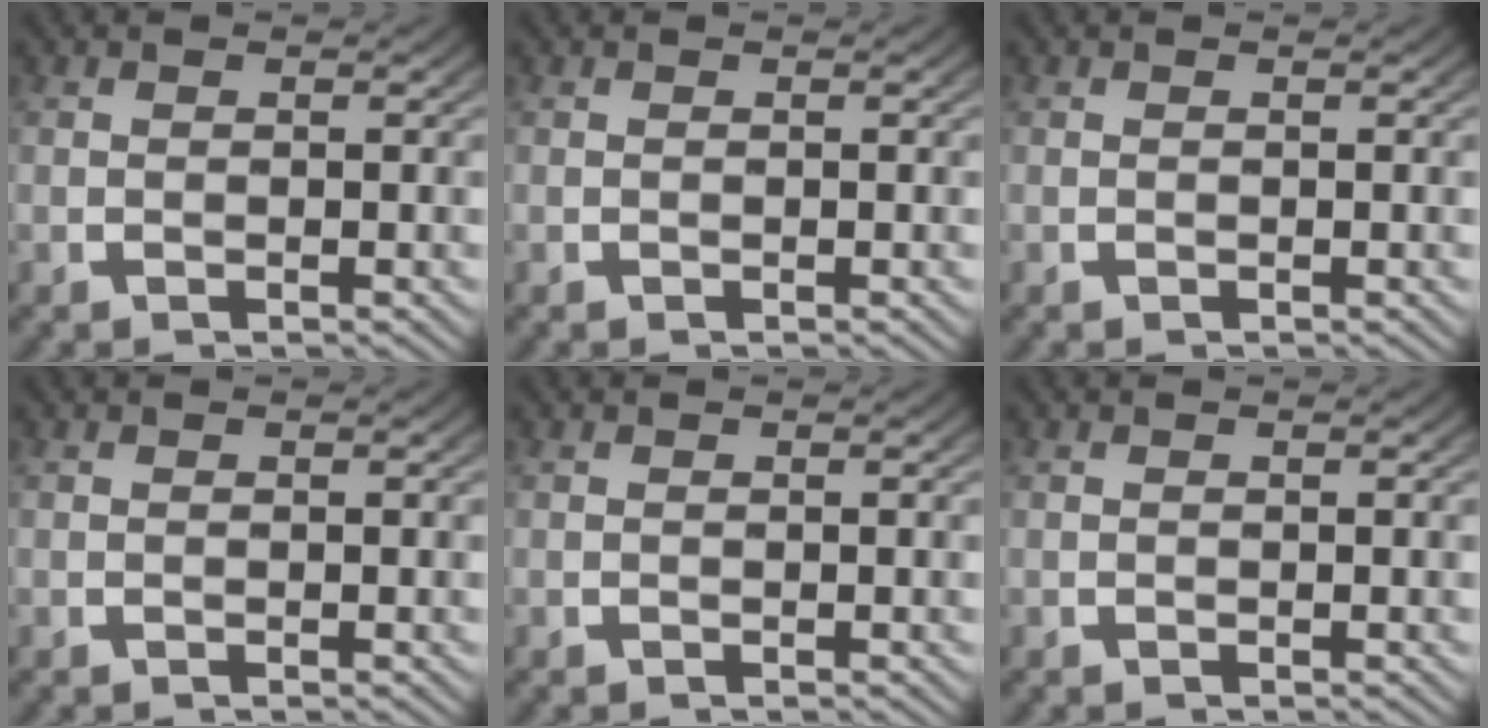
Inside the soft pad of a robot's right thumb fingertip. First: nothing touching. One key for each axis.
{"total": 0.0}
{"total": 0.0}
{"total": 0.0}
{"total": 0.0}
{"total": 0.0}